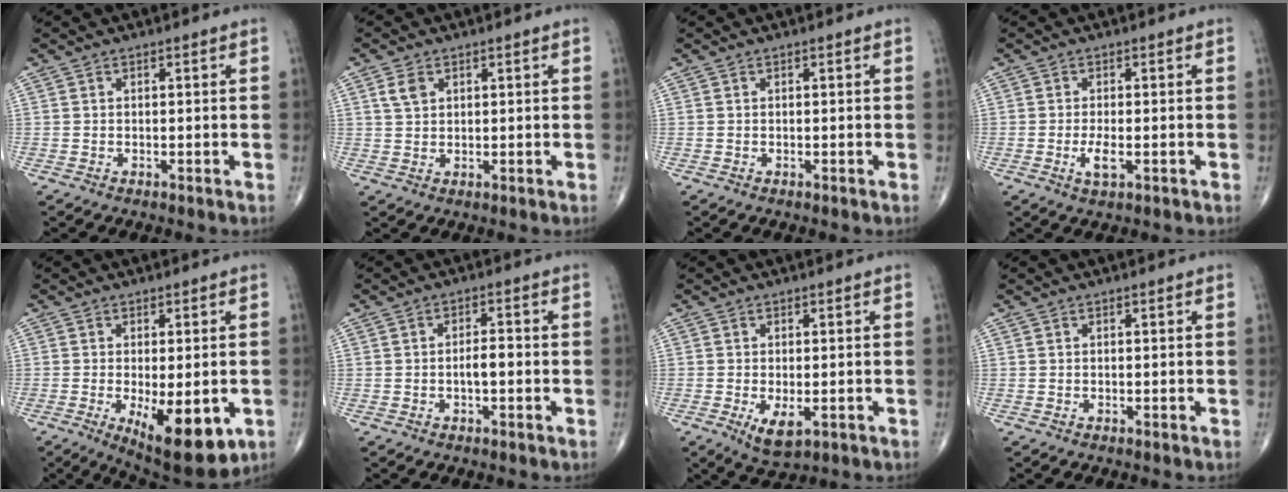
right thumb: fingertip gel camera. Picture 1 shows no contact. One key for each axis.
{"total": 3.0, "fx": 1.4, "fy": 2.1, "fz": 1.7, "tx": -0.029, "ty": 0.000, "tz": 0.030}
{"total": 0.0}
{"total": 3.1, "fx": -0.9, "fy": 1.1, "fz": 2.8, "tx": -0.057, "ty": -0.005, "tz": -0.017}
{"total": 13.0, "fx": -4.1, "fy": 4.9, "fz": 11.3, "tx": -0.159, "ty": -0.019, "tz": -0.046}
{"total": 2.9, "fx": -0.7, "fy": 1.2, "fz": 2.6, "tx": -0.041, "ty": 0.010, "tz": -0.013}
{"total": 4.6, "fx": -1.5, "fy": 2.1, "fz": 3.8, "tx": -0.064, "ty": -0.011, "tz": -0.018}
{"total": 0.0}